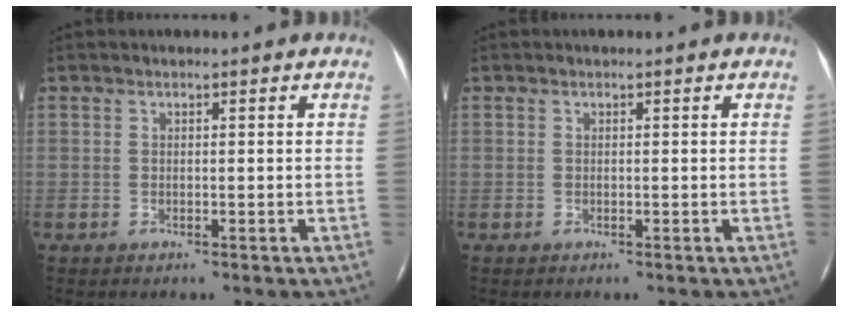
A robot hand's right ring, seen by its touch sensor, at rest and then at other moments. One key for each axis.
{"total": 0.0}